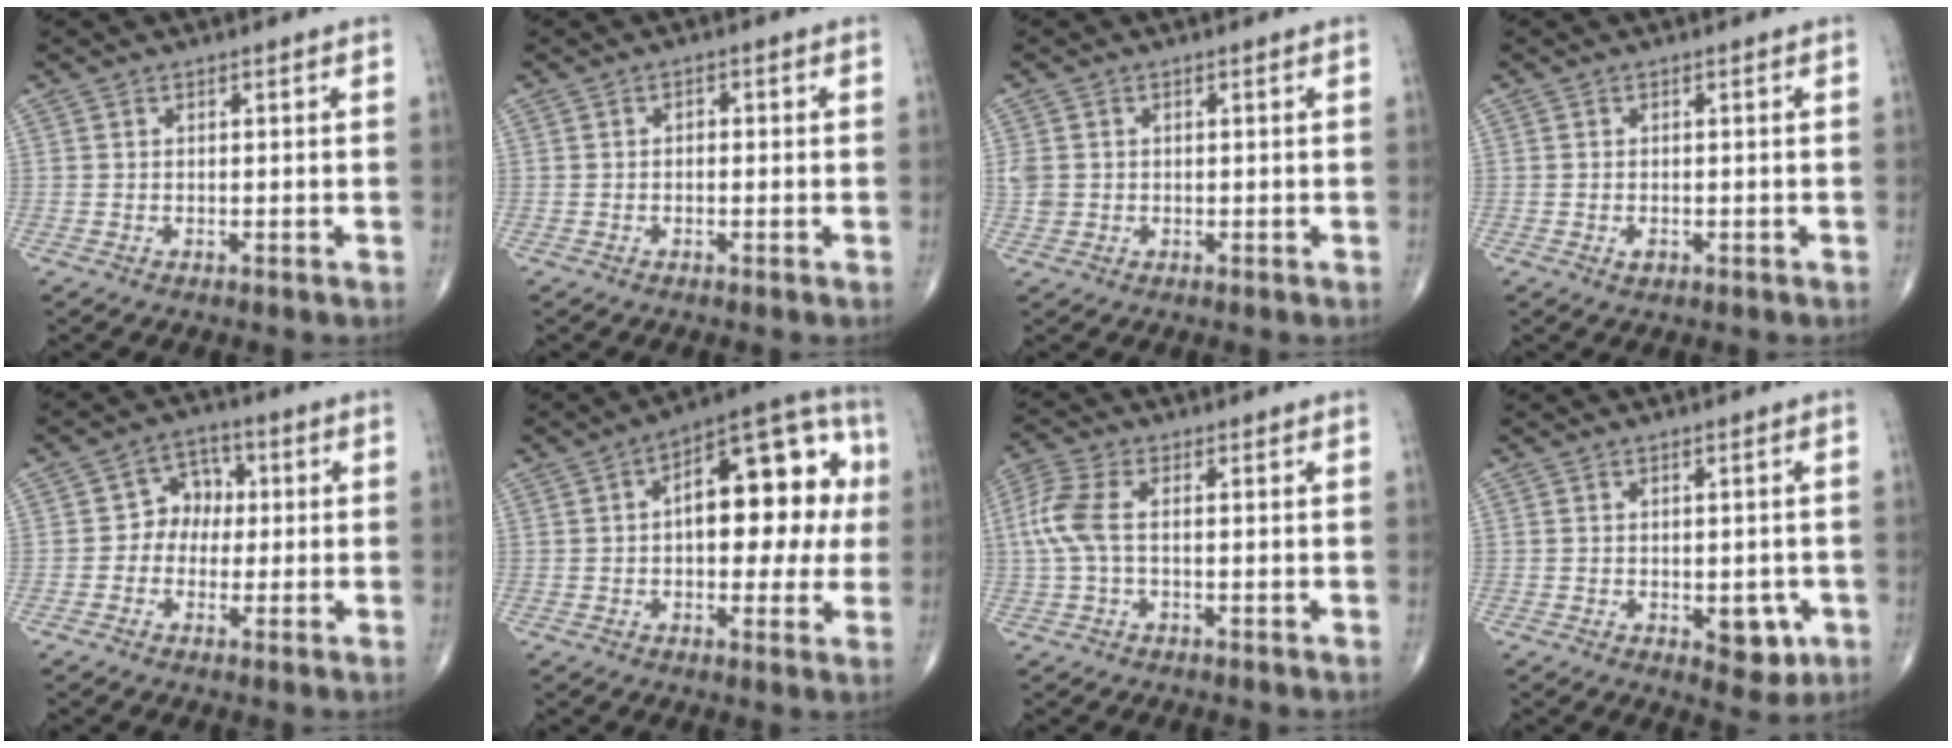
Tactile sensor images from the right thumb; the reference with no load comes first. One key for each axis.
{"total": 1.1, "fx": -0.1, "fy": 0.8, "fz": 0.9, "tx": -0.005, "ty": 0.005, "tz": -0.006}
{"total": 2.7, "fx": 0.1, "fy": 2.3, "fz": 1.4, "tx": -0.031, "ty": 0.003, "tz": 0.005}
{"total": 1.3, "fx": -0.5, "fy": 0.8, "fz": 0.9, "tx": -0.013, "ty": 0.000, "tz": -0.007}
{"total": 6.1, "fx": -0.1, "fy": 5.2, "fz": 3.2, "tx": -0.015, "ty": 0.020, "tz": -0.014}
{"total": 19.2, "fx": 2.2, "fy": 9.2, "fz": 16.6, "tx": -0.191, "ty": 0.033, "tz": 0.020}
{"total": 6.9, "fx": 0.2, "fy": 3.3, "fz": 6.1, "tx": -0.173, "ty": 0.015, "tz": -0.001}
{"total": 5.7, "fx": -1.6, "fy": 3.0, "fz": 4.5, "tx": -0.033, "ty": -0.003, "tz": -0.014}